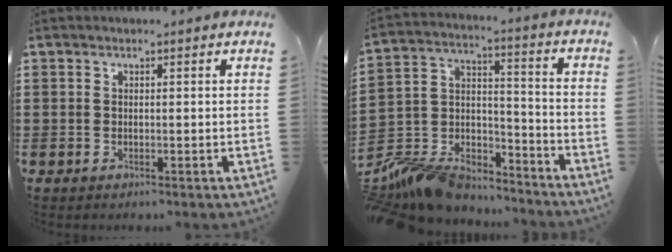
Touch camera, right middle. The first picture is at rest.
{"total": 9.9, "force": [-9.4, 2.8, 1.5], "torque": [-0.047, 0.008, -0.185]}